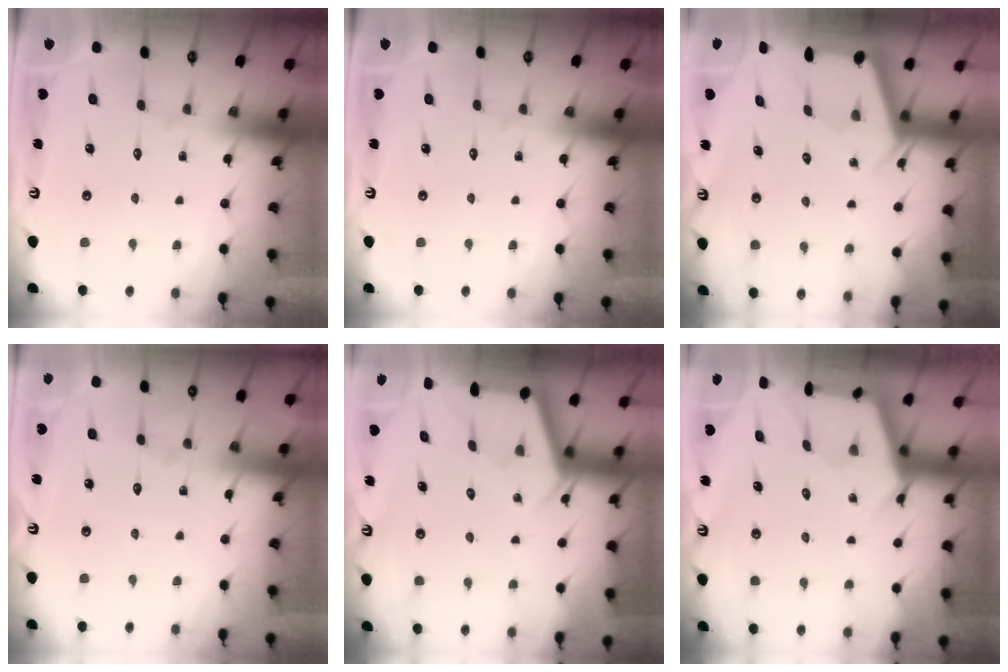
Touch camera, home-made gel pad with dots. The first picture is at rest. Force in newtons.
{"total": 0.0}
{"total": 2.5, "press": 2.5, "slide": 0.3}
{"total": 4.4, "press": 4.4, "slide": 0.6}
{"total": 2.9, "press": 2.8, "slide": 0.4}
{"total": 2.8, "press": 2.8, "slide": 0.3}